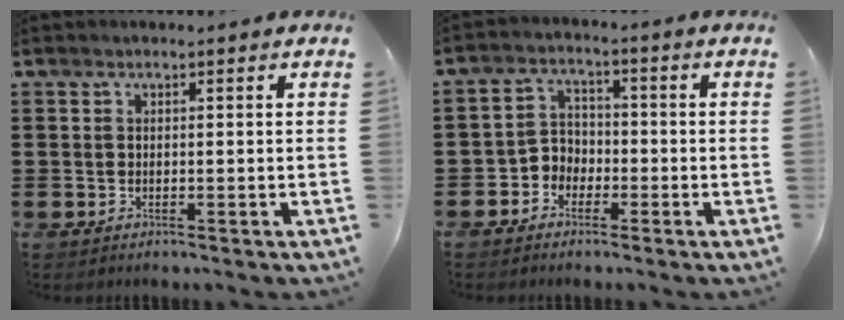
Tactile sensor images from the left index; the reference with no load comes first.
{"total": 3.6, "force": [-2.6, 2.4, 0.4], "torque": [-0.020, 0.009, -0.058]}